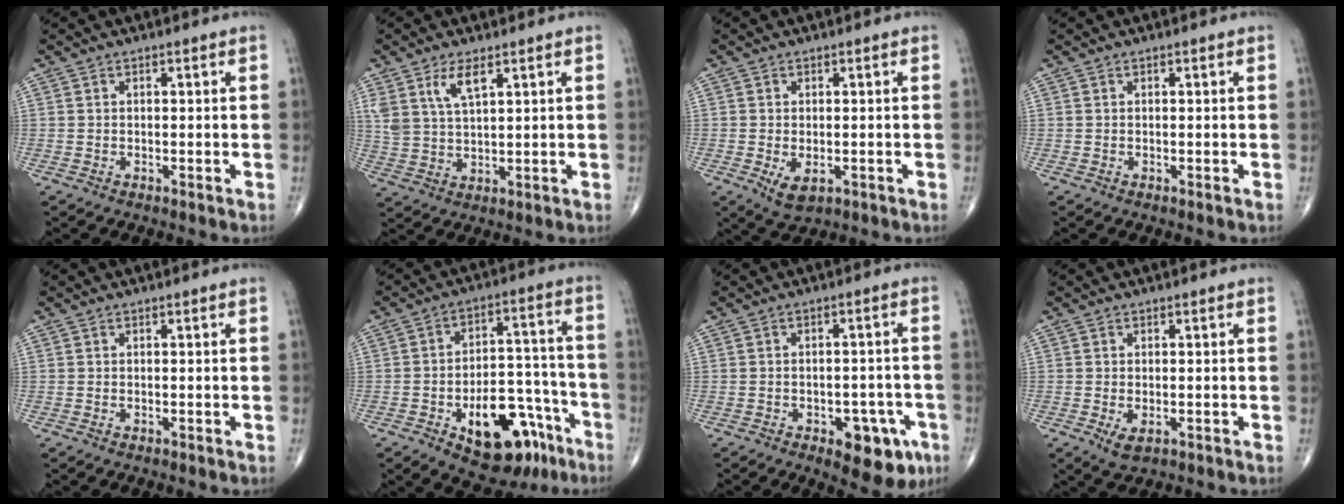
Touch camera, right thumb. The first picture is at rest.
{"total": 6.1, "force": [3.4, 2.4, 4.5], "torque": [-0.089, -0.015, 0.074]}
{"total": 4.1, "force": [-1.2, 2.2, 3.2], "torque": [-0.054, -0.010, -0.010]}
{"total": 0.0}
{"total": 0.0}
{"total": 18.3, "force": [-9.2, 9.6, 12.5], "torque": [-0.145, 0.072, -0.123]}
{"total": 10.3, "force": [-4.9, 5.2, 7.4], "torque": [-0.061, 0.025, -0.056]}
{"total": 3.1, "force": [-1.0, 1.6, 2.4], "torque": [-0.043, -0.007, -0.011]}